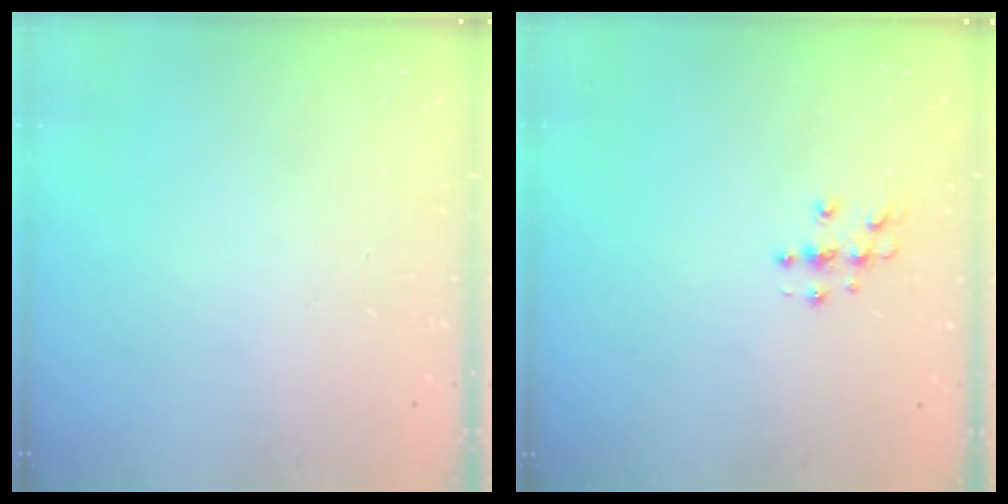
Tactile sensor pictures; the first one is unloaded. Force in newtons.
{"total": 4.1, "press": 4.1, "slide": 0.5}